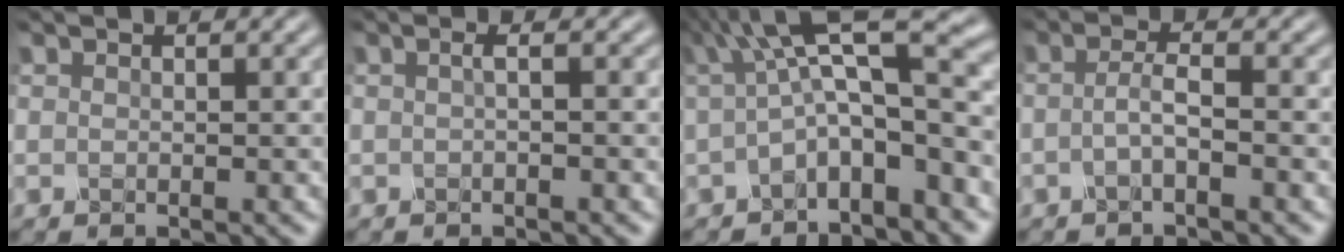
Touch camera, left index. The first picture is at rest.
{"total": 1.0, "force": [-0.3, 0.1, 0.9], "torque": [-0.018, 0.004, -0.011]}
{"total": 7.8, "force": [0.2, 2.4, 7.5], "torque": [-0.111, 0.016, -0.011]}
{"total": 1.9, "force": [-1.0, 0.2, 1.6], "torque": [-0.034, 0.003, -0.024]}